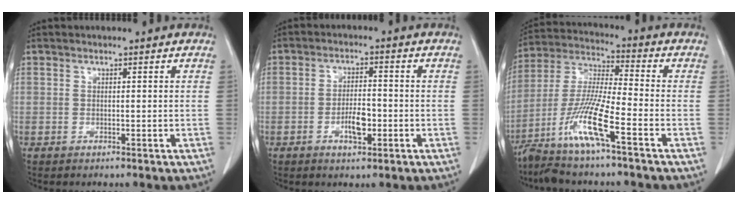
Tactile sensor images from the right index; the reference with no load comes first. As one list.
[{"total": 5.0, "force": [-1.7, 2.0, 4.3], "torque": [-0.080, 0.005, -0.026]}, {"total": 13.4, "force": [-6.7, 0.2, 11.6], "torque": [-0.251, -0.018, -0.134]}]